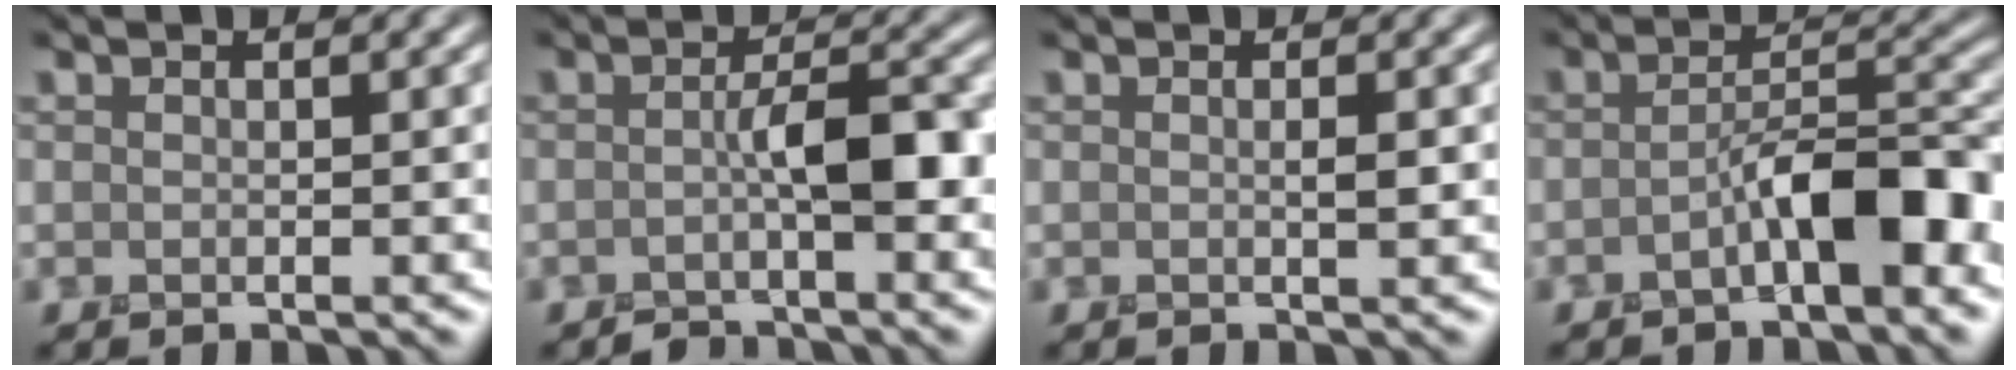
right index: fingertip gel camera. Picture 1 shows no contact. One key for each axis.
{"total": 3.0, "fx": -1.2, "fy": 0.7, "fz": 2.6, "tx": -0.037, "ty": 0.019, "tz": -0.024}
{"total": 0.7, "fx": 0.1, "fy": 0.0, "fz": 0.7, "tx": -0.012, "ty": 0.003, "tz": 0.001}
{"total": 4.8, "fx": -2.1, "fy": 1.5, "fz": 4.1, "tx": -0.071, "ty": 0.022, "tz": -0.035}